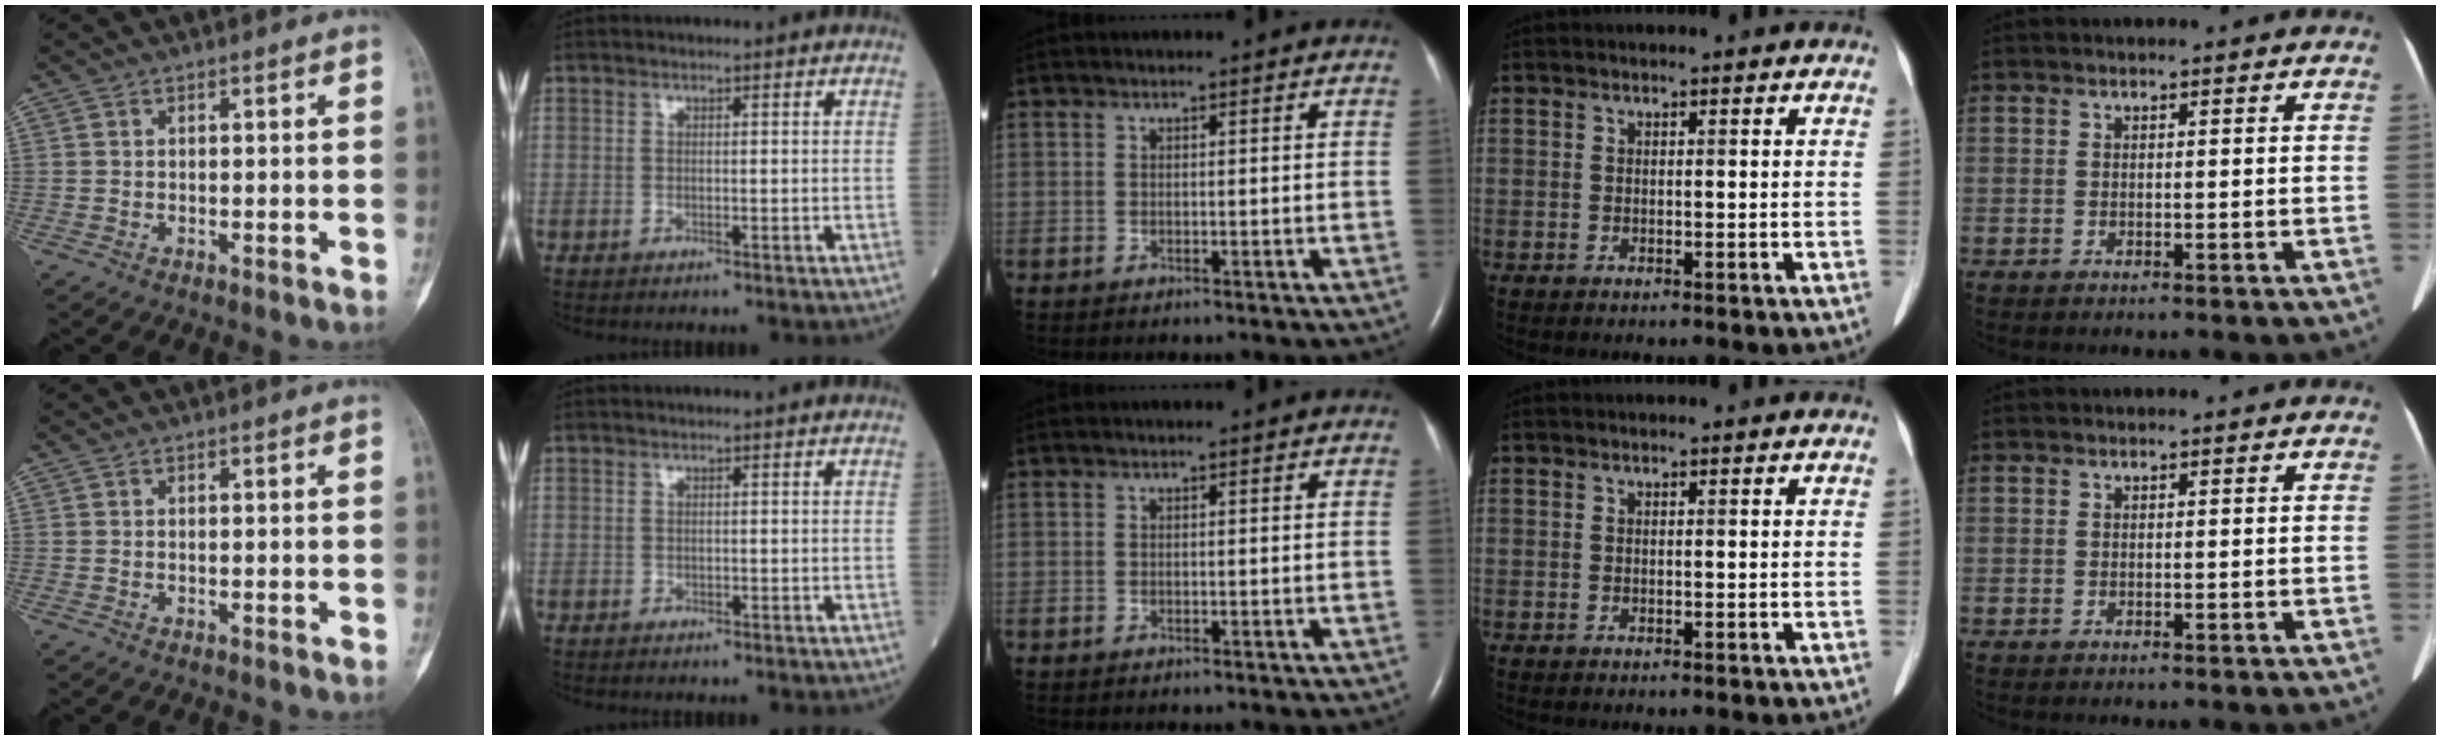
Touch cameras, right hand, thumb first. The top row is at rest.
{}